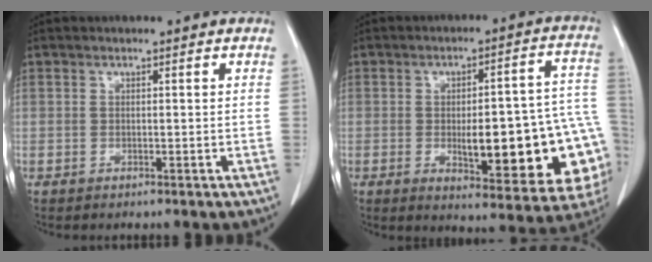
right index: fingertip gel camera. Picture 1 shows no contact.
{"total": 21.4, "force": [-4.1, 5.5, 20.2], "torque": [-0.177, 0.028, -0.030]}